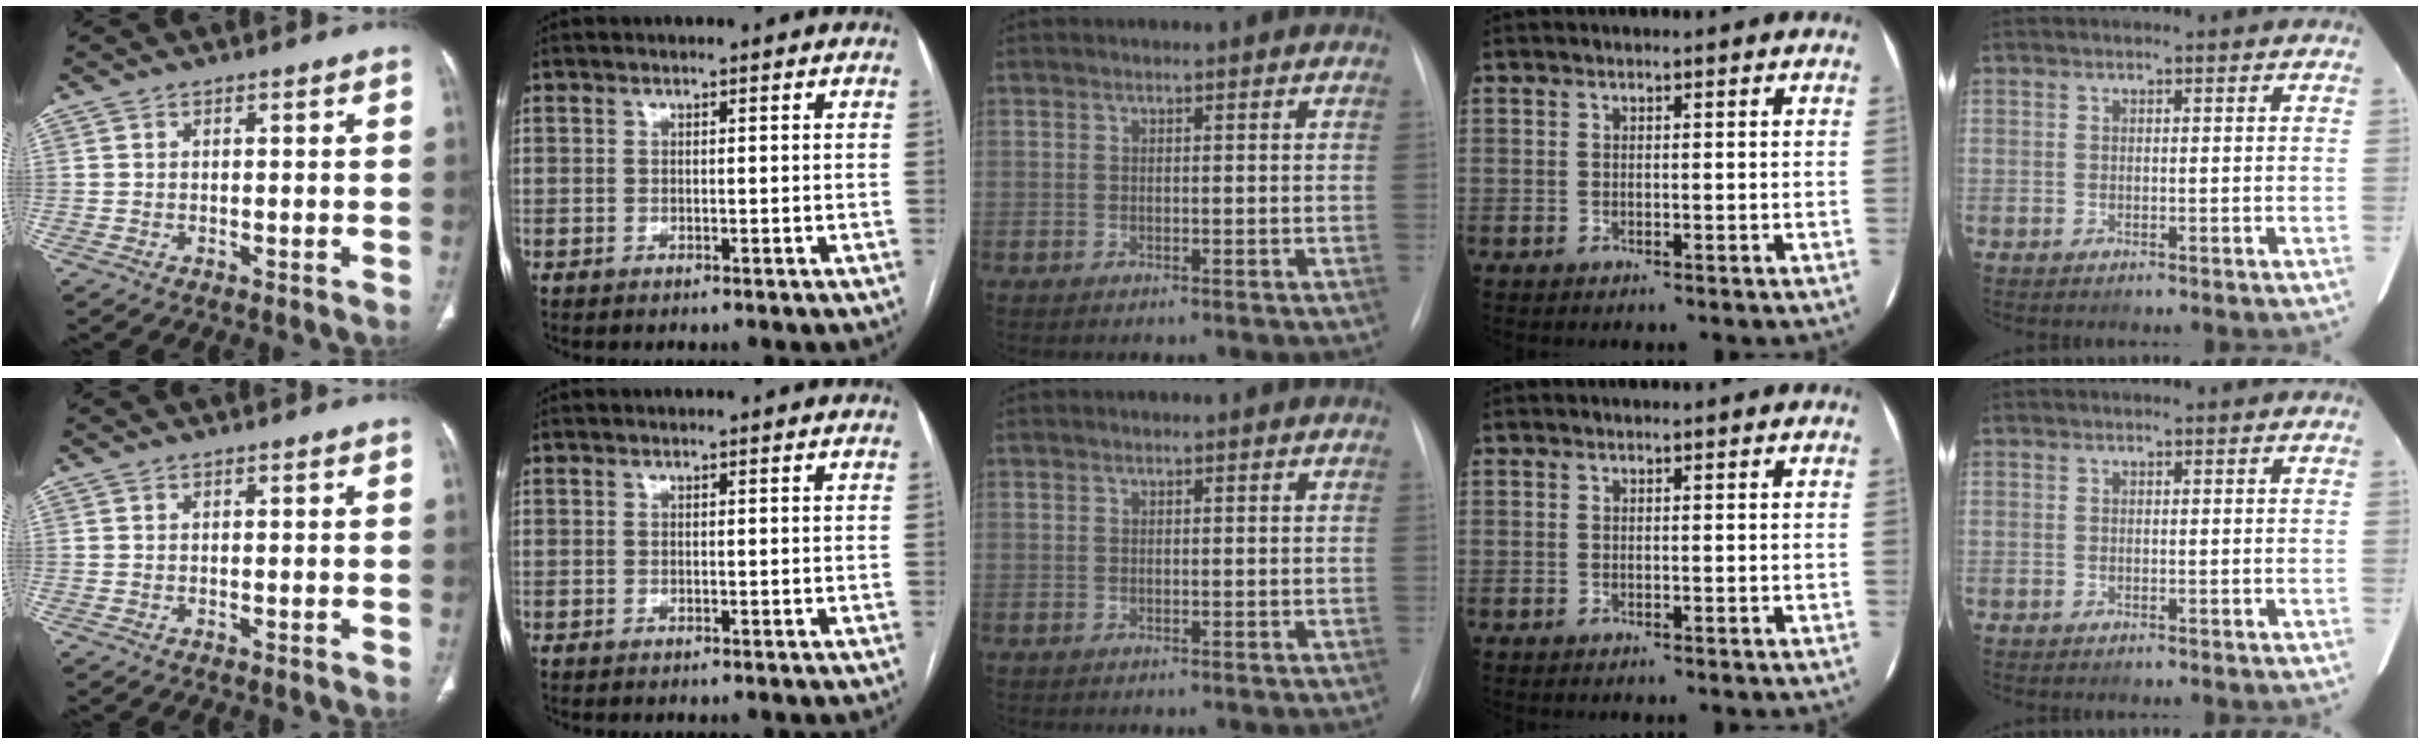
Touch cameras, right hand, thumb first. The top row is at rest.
{}